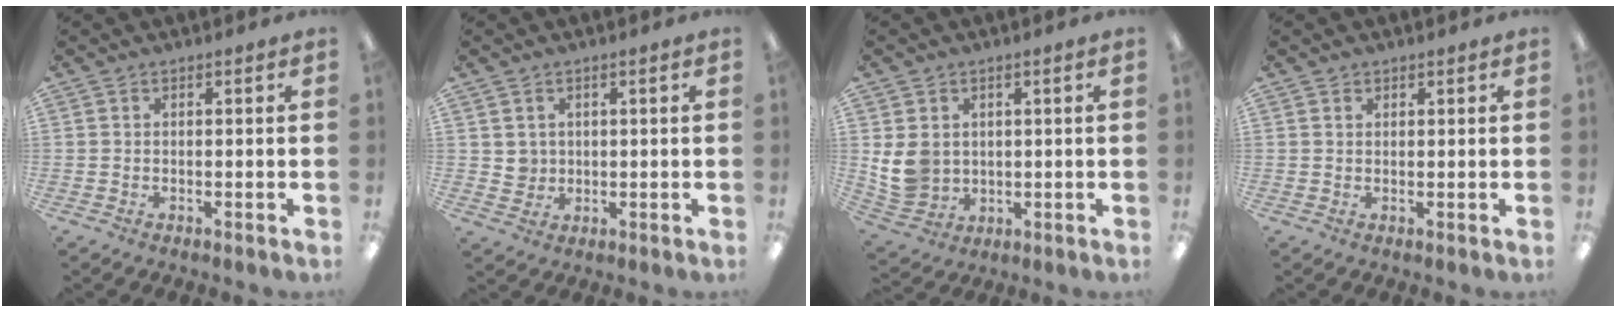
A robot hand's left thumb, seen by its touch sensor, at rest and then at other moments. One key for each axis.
{"total": 3.2, "fx": 1.2, "fy": 3.0, "fz": 0.0, "tx": 0.000, "ty": 0.002, "tz": 0.021}
{"total": 8.1, "fx": 1.2, "fy": 7.2, "fz": 3.6, "tx": -0.087, "ty": 0.003, "tz": 0.026}
{"total": 0.9, "fx": 0.8, "fy": 0.5, "fz": -0.1, "tx": 0.001, "ty": 0.001, "tz": 0.015}